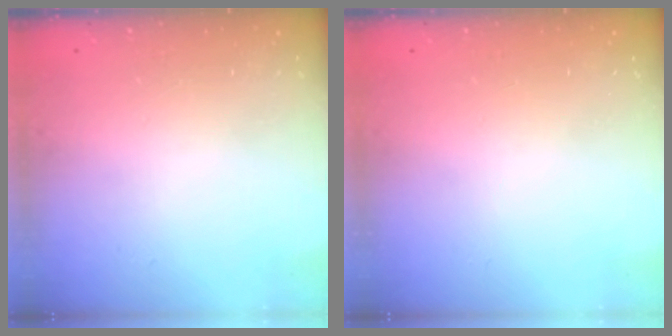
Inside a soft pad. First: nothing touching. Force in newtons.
{"total": 0.0}